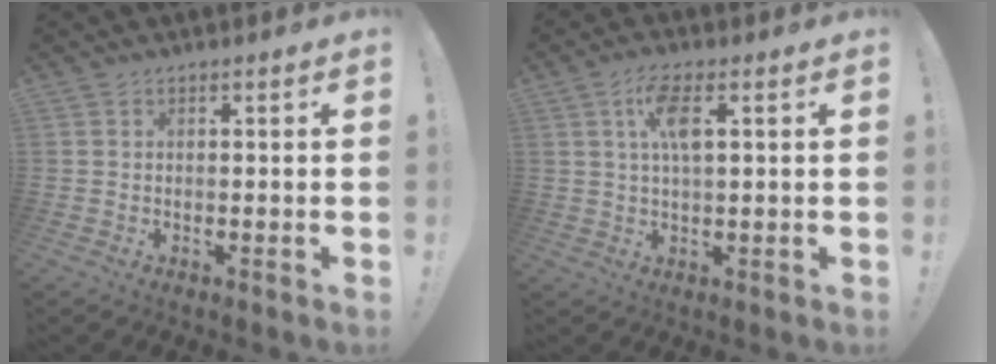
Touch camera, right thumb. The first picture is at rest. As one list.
[{"total": 7.8, "force": [2.3, 2.7, 6.9], "torque": [-0.123, 0.004, 0.038]}]